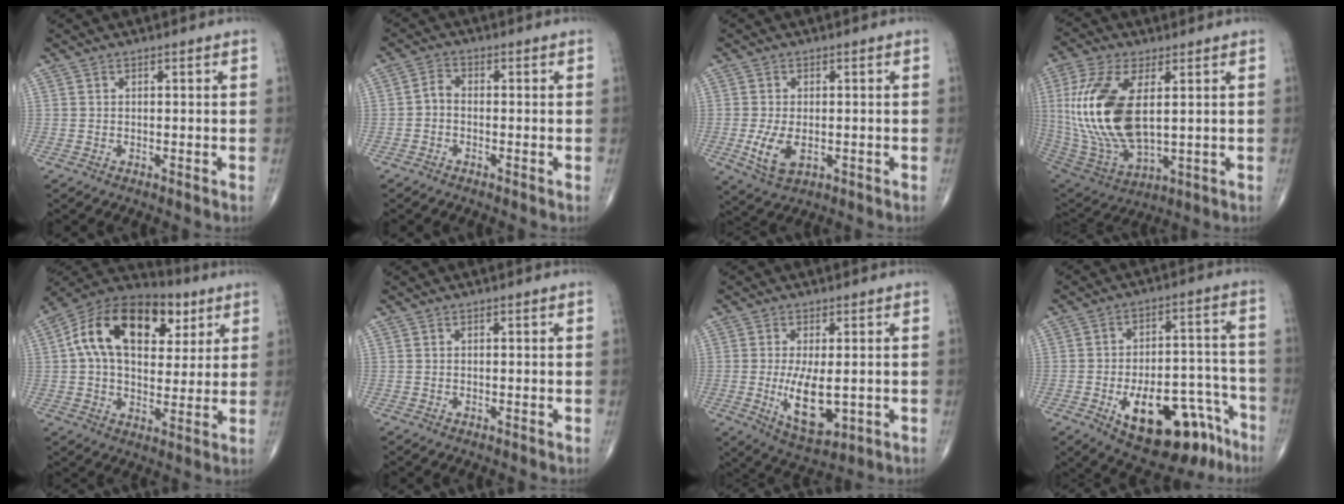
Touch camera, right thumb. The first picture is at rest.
{"total": 2.3, "force": [-0.8, 1.5, 1.6], "torque": [-0.026, 0.012, -0.026]}
{"total": 6.2, "force": [-1.3, 3.5, 5.0], "torque": [-0.099, -0.010, -0.016]}
{"total": 20.6, "force": [2.8, 9.9, 17.9], "torque": [-0.388, -0.020, 0.063]}
{"total": 21.3, "force": [6.7, 13.1, 15.3], "torque": [-0.236, 0.013, 0.101]}
{"total": 0.0}
{"total": 9.4, "force": [-1.1, 4.0, 8.4], "torque": [-0.143, -0.023, -0.007]}
{"total": 19.3, "force": [-10.0, 9.2, 13.7], "torque": [-0.167, 0.072, -0.133]}